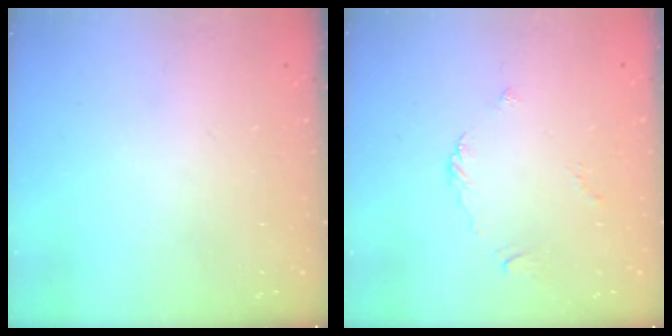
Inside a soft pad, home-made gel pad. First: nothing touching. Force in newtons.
{"total": 2.7, "press": 2.7, "slide": 0.5}